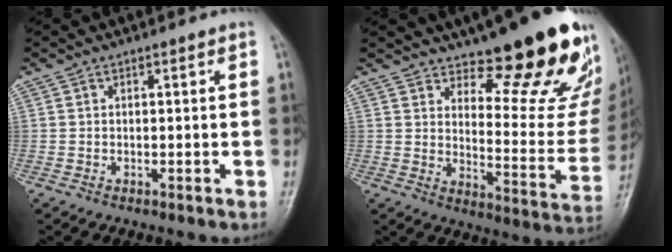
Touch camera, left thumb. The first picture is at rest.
{"total": 20.5, "force": [14.4, 5.9, 13.4], "torque": [-0.133, -0.121, 0.198]}